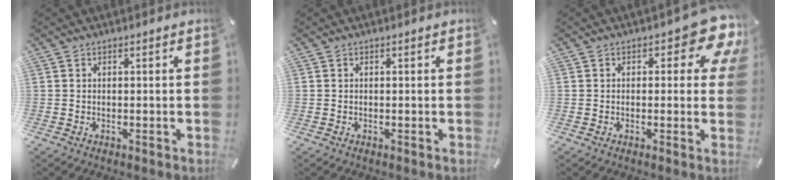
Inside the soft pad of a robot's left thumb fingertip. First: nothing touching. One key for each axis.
{"total": 0.0}
{"total": 9.1, "fx": 4.1, "fy": 4.2, "fz": 7.0, "tx": -0.076, "ty": -0.024, "tz": 0.064}